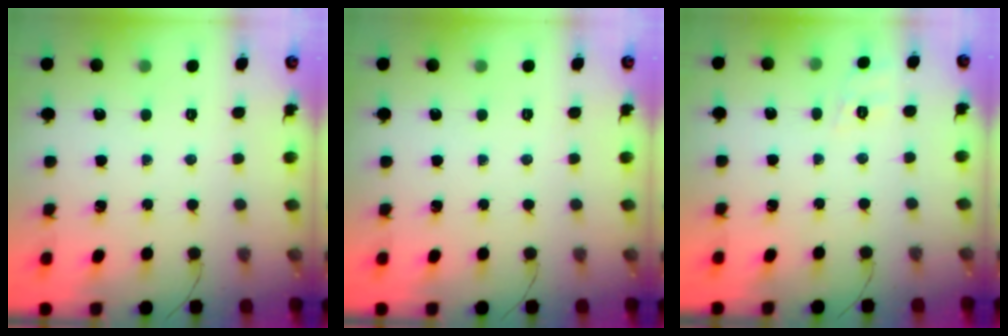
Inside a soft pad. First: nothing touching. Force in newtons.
{"total": 0.0}
{"total": 6.9, "press": 6.6, "slide": 1.7}